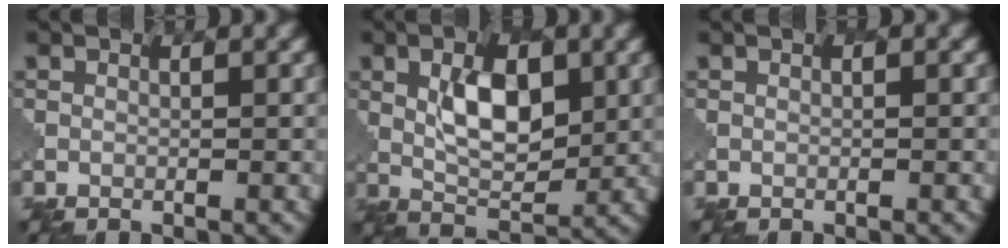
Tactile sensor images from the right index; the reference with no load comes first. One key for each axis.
{"total": 5.3, "fx": 1.3, "fy": 2.8, "fz": 4.3, "tx": -0.079, "ty": -0.001, "tz": 0.027}
{"total": 0.0}